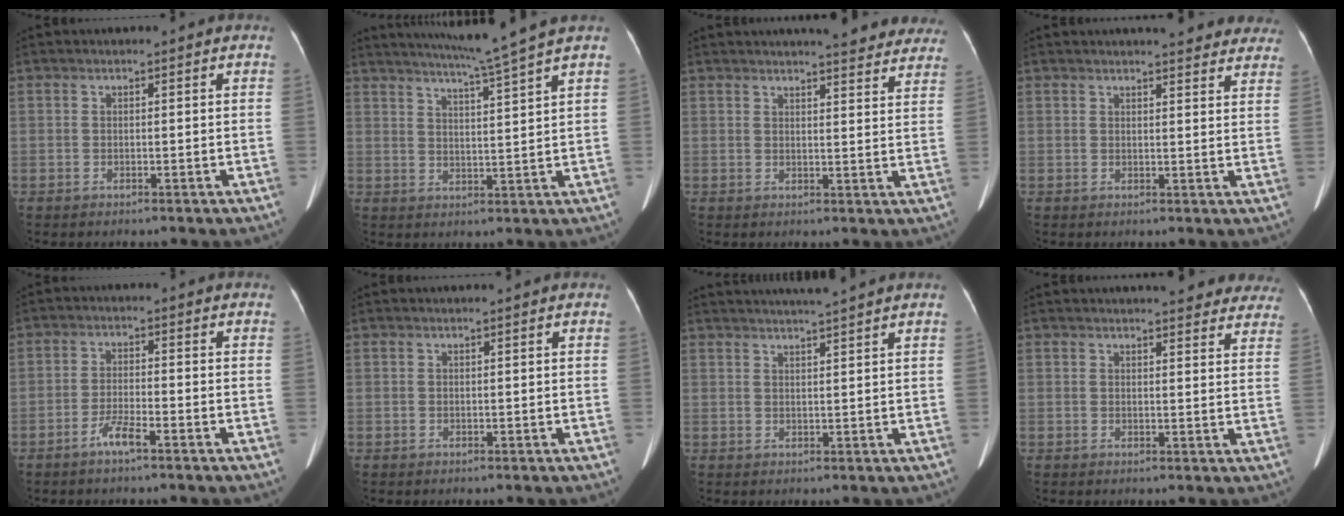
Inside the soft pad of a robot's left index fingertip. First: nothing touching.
{"total": 9.1, "force": [7.6, -2.5, 4.2], "torque": [-0.071, -0.014, 0.114]}
{"total": 14.5, "force": [13.2, 2.5, 5.5], "torque": [-0.045, -0.010, 0.135]}
{"total": 12.3, "force": [11.2, 2.6, 4.4], "torque": [-0.023, -0.007, 0.107]}
{"total": 3.5, "force": [-2.6, 0.1, 2.4], "torque": [-0.053, -0.004, -0.052]}
{"total": 0.0}
{"total": 6.1, "force": [5.5, -1.3, 2.5], "torque": [-0.036, 0.013, 0.076]}
{"total": 14.6, "force": [13.3, 3.3, 5.1], "torque": [-0.031, -0.009, 0.133]}